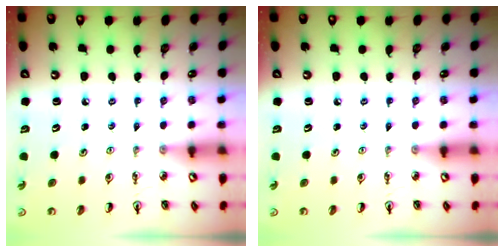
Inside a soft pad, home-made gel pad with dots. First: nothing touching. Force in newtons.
{"total": 0.0}